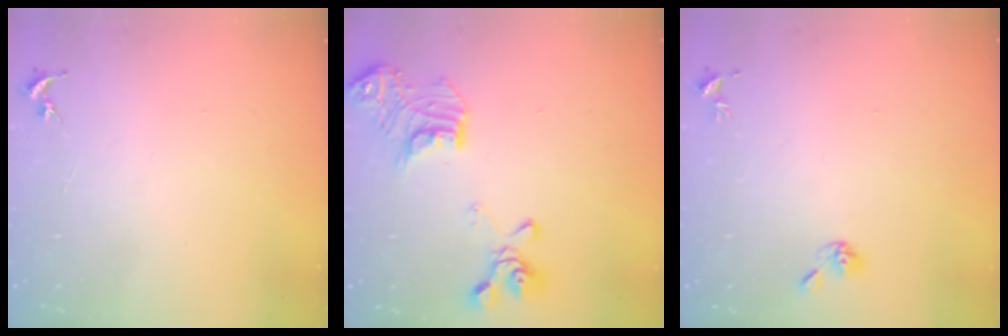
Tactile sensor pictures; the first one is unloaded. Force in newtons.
{"total": 18.7, "press": 18.6, "slide": 1.6}
{"total": 5.2, "press": 5.1, "slide": 0.7}